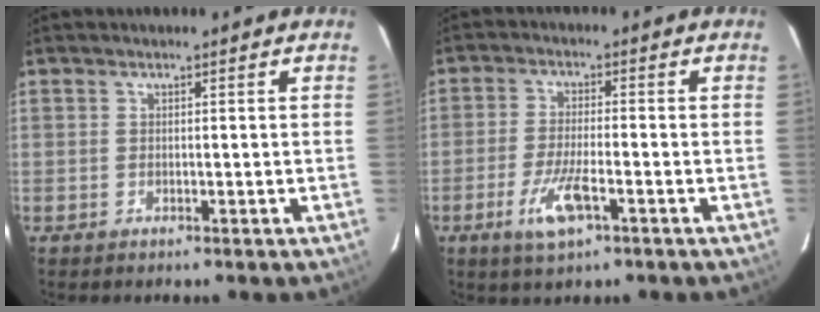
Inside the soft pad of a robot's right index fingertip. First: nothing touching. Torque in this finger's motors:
{"motor_torque": [0.22, -0.21, 0.17, 0.04]}